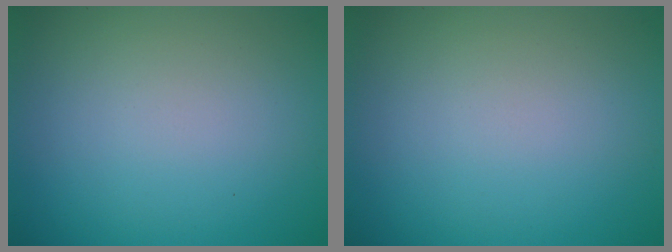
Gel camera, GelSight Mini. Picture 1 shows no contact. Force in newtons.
{"total": 0.0}